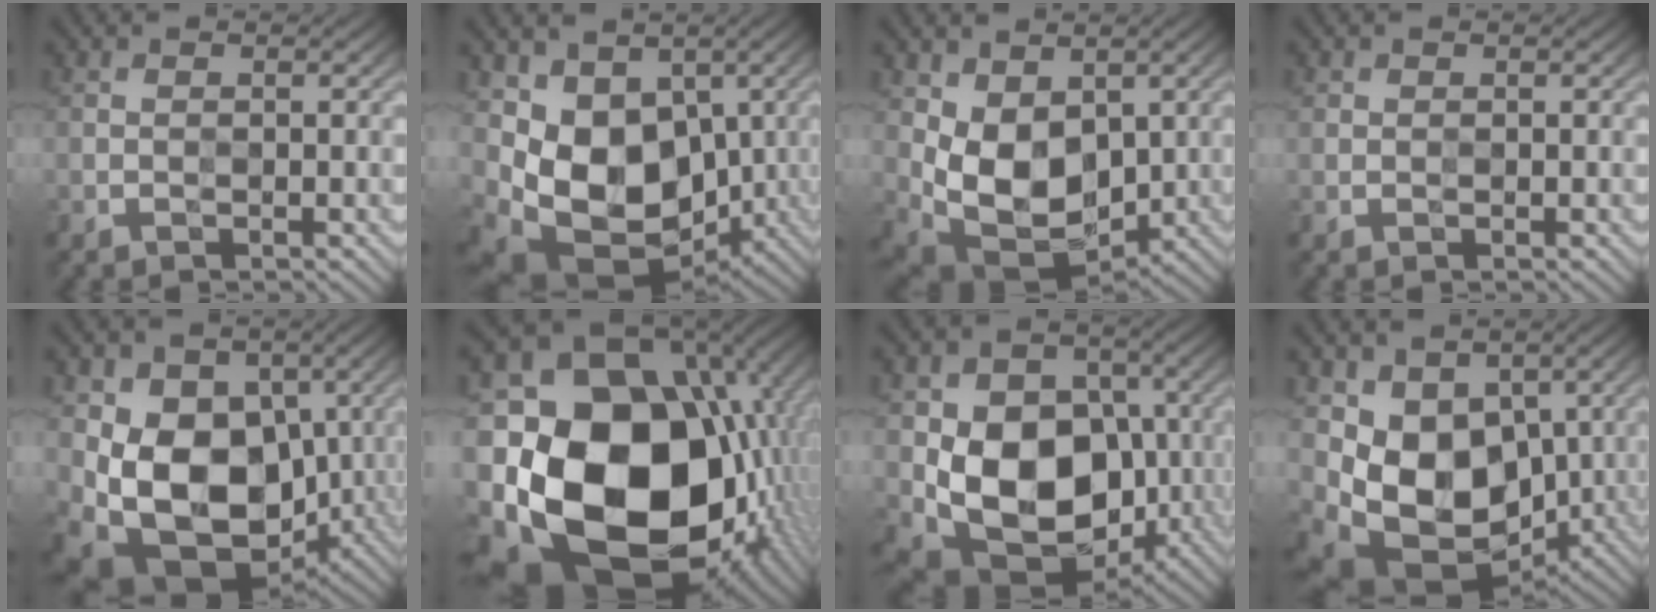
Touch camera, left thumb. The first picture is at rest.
{"total": 12.4, "force": [0.4, 9.2, 8.3], "torque": [-0.182, -0.044, 0.016]}
{"total": 9.1, "force": [1.2, 6.2, 6.6], "torque": [-0.142, -0.023, 0.027]}
{"total": 0.7, "force": [0.4, 0.6, 0.1], "torque": [0.000, -0.002, 0.008]}
{"total": 14.4, "force": [-1.2, 10.4, 9.9], "torque": [-0.184, -0.033, -0.014]}
{"total": 23.5, "force": [-4.5, 17.4, 15.2], "torque": [-0.339, -0.060, -0.041]}
{"total": 14.1, "force": [-2.1, 10.3, 9.4], "torque": [-0.165, -0.028, -0.039]}
{"total": 11.9, "force": [0.4, 8.9, 7.9], "torque": [-0.169, -0.048, 0.015]}